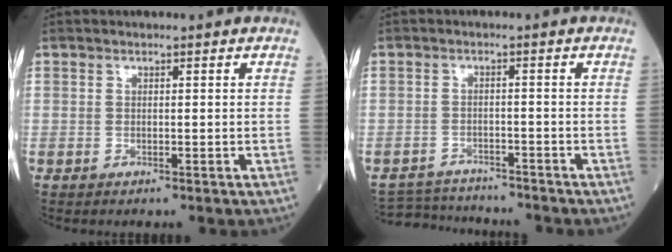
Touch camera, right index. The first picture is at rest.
{"total": 6.4, "force": [-6.3, 0.7, 0.2], "torque": [-0.005, 0.002, -0.104]}